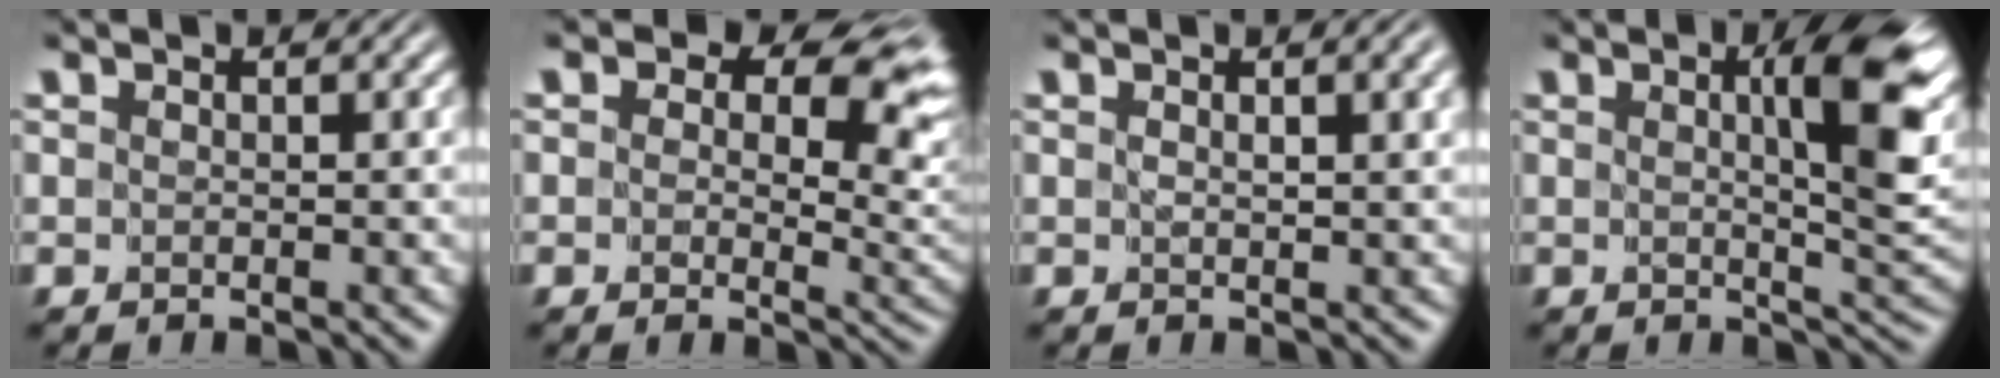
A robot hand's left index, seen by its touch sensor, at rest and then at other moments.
{"total": 10.6, "force": [4.1, 6.2, 7.5], "torque": [-0.091, 0.006, 0.066]}
{"total": 2.0, "force": [0.7, 0.3, 1.8], "torque": [-0.017, 0.002, 0.011]}
{"total": 6.6, "force": [1.2, 0.9, 6.5], "torque": [-0.087, -0.002, 0.022]}